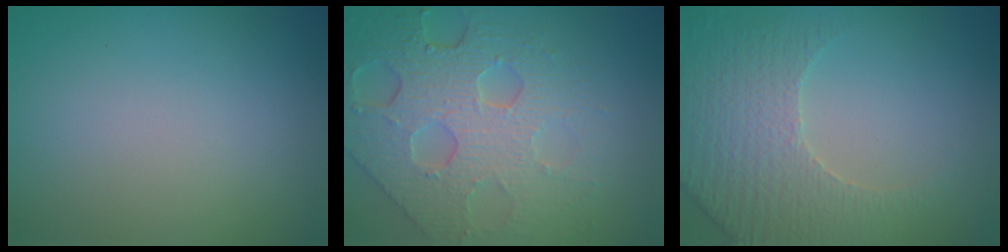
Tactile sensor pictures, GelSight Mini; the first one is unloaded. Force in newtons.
{"total": 8.1, "press": 5.6, "slide": 5.9}
{"total": 4.5, "press": 3.9, "slide": 2.4}